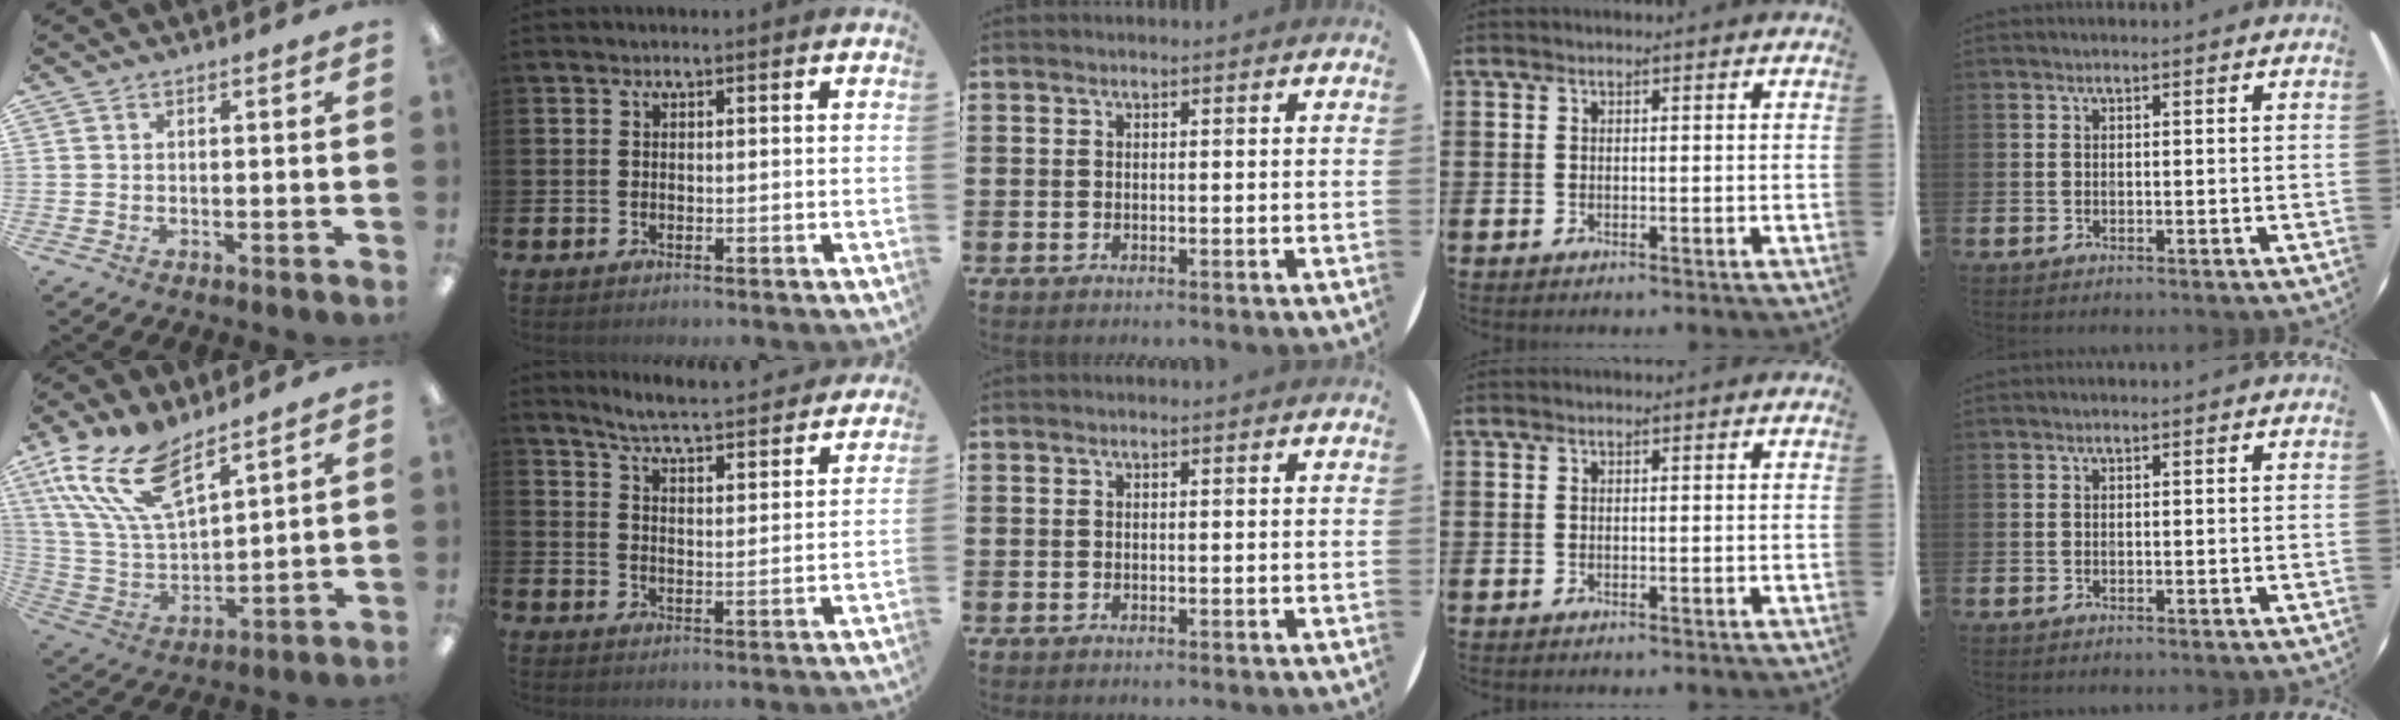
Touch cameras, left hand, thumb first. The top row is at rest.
{"thumb": {"total": 18.0, "force": [11.2, 7.9, 11.6], "torque": [-0.270, -0.045, 0.206]}, "index": {"total": 5.9, "force": [5.8, -0.2, 1.4], "torque": [-0.054, -0.046, 0.096]}}